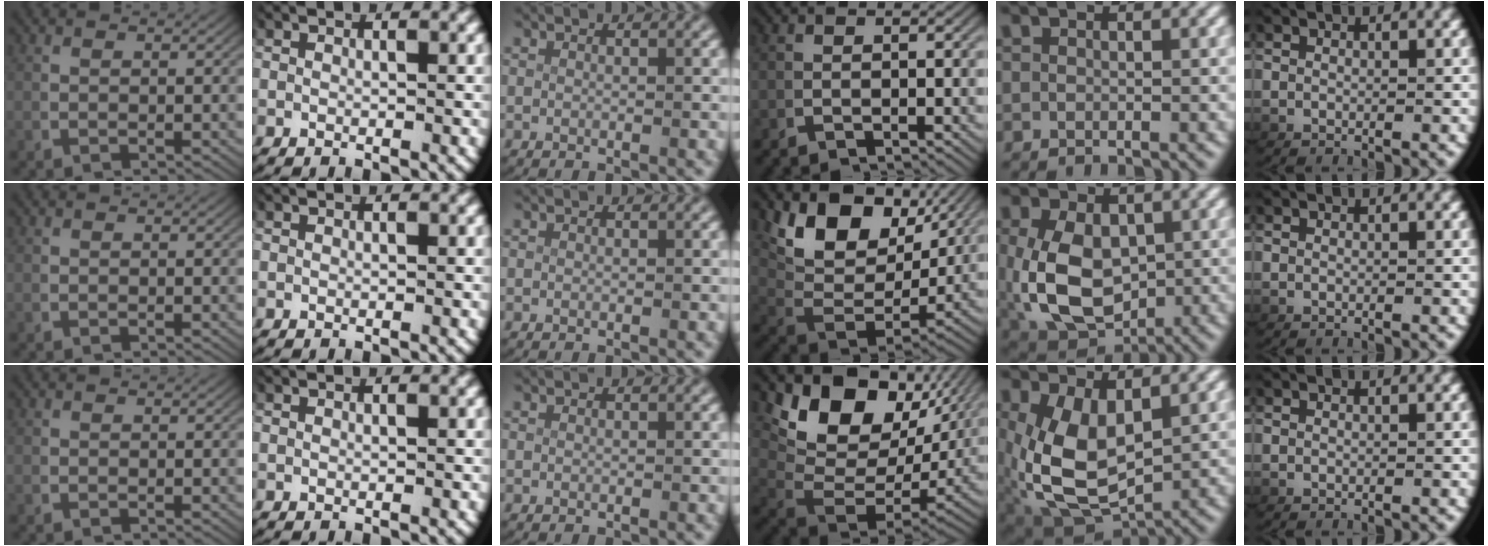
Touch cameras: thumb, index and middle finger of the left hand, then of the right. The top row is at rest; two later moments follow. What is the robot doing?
{"motion": "grasp_and_lifting", "object": "card"}